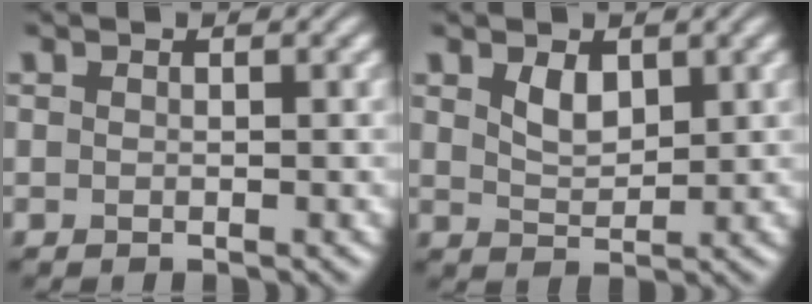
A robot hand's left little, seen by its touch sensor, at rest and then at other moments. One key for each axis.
{"total": 2.3, "fx": 1.2, "fy": 1.3, "fz": 1.5, "tx": -0.032, "ty": -0.004, "tz": 0.029}